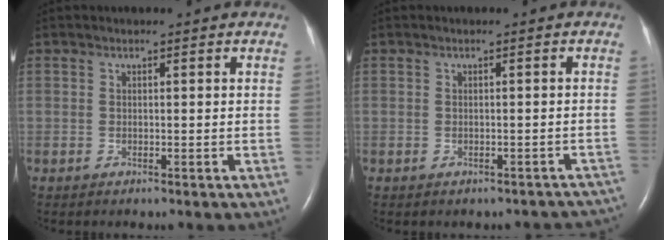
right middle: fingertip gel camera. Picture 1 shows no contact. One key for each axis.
{"total": 5.6, "fx": -4.8, "fy": 2.5, "fz": 1.2, "tx": -0.006, "ty": 0.012, "tz": -0.041}